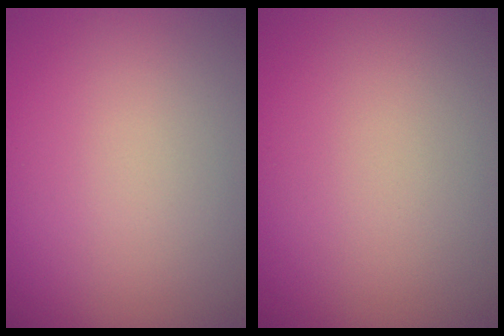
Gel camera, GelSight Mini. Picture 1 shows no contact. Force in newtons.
{"total": 0.0}